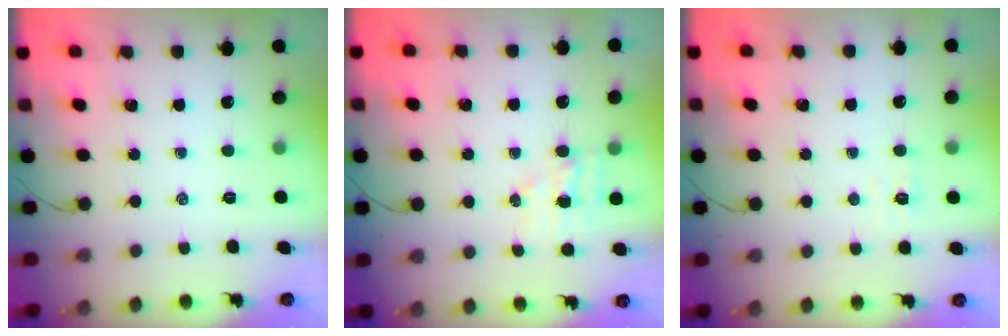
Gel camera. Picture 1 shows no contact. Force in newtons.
{"total": 4.5, "press": 4.3, "slide": 1.0}
{"total": 2.3, "press": 2.1, "slide": 0.8}